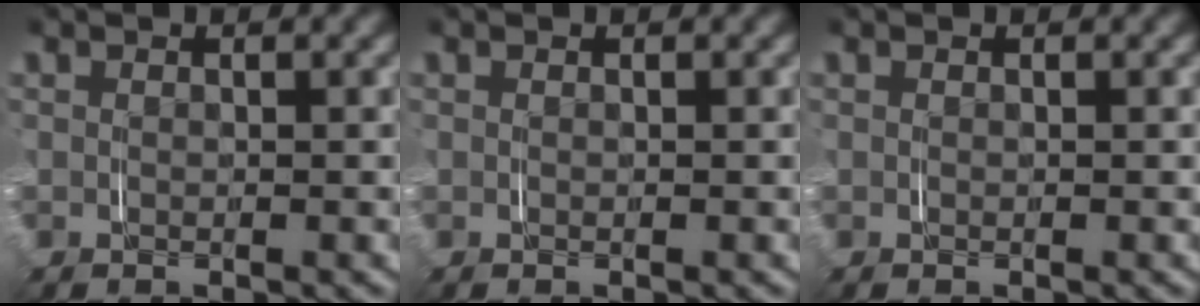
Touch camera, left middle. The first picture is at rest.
{"total": 0.0}
{"total": 0.0}